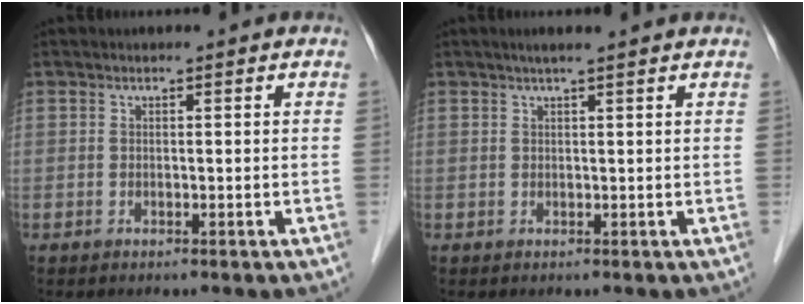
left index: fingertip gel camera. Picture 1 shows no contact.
{"total": 3.9, "force": [3.1, -0.1, 2.3], "torque": [-0.030, 0.025, 0.042]}